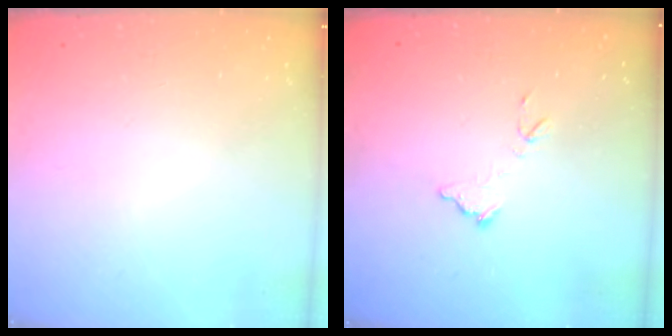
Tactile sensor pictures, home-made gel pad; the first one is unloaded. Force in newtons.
{"total": 7.4, "press": 7.4, "slide": 0.4}